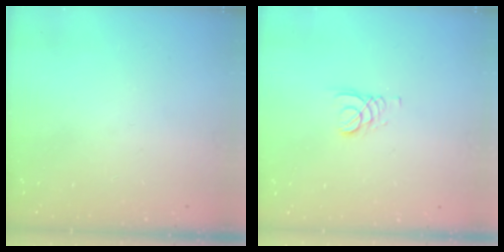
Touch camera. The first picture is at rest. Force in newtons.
{"total": 2.4, "press": 2.4, "slide": 0.2}